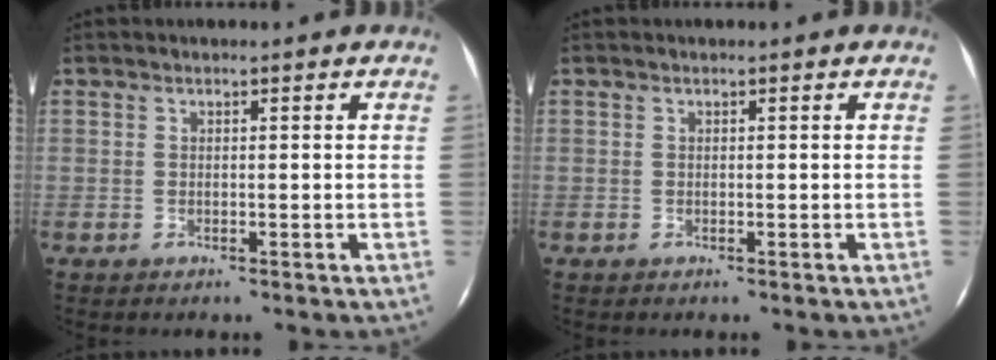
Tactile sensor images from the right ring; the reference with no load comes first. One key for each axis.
{"total": 0.0}